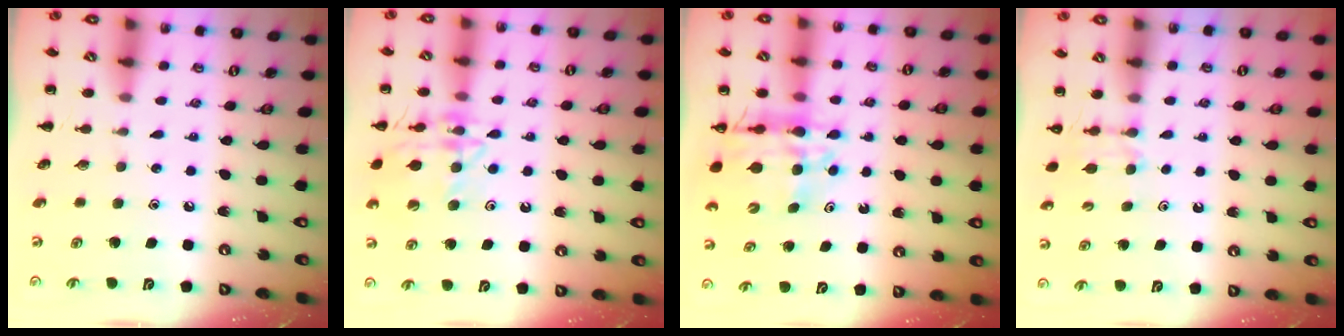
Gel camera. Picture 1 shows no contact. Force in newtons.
{"total": 15.9, "press": 15.8, "slide": 1.5}
{"total": 12.4, "press": 11.7, "slide": 3.9}
{"total": 5.0, "press": 4.7, "slide": 1.6}